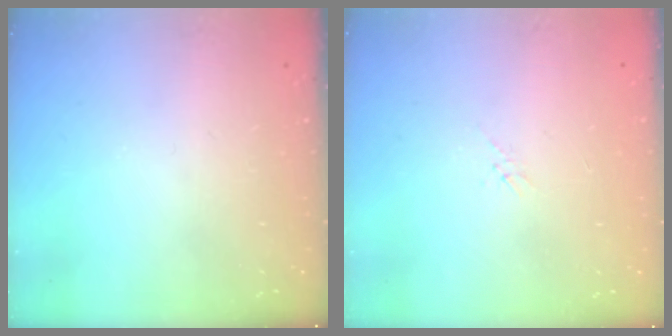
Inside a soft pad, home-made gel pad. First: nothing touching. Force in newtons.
{"total": 0.5, "press": 0.5, "slide": 0.2}